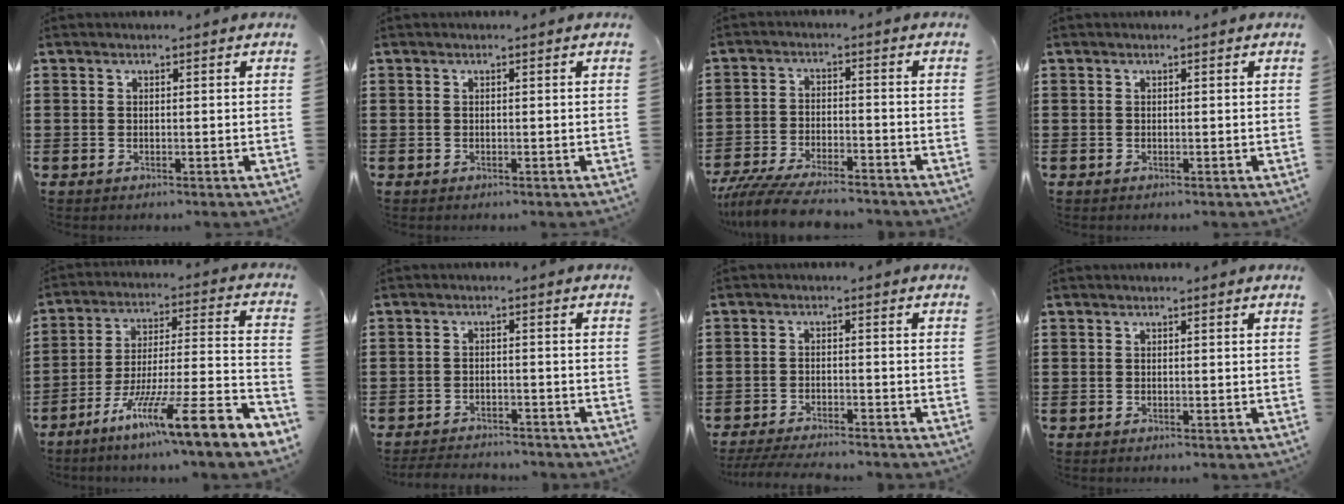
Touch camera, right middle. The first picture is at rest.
{"total": 0.0}
{"total": 6.6, "force": [-6.0, 0.7, 2.5], "torque": [-0.056, -0.003, -0.116]}
{"total": 0.0}
{"total": 12.1, "force": [-8.2, -0.1, 8.9], "torque": [-0.145, -0.006, -0.154]}
{"total": 2.9, "force": [-2.9, 0.3, 0.2], "torque": [-0.008, -0.003, -0.060]}
{"total": 3.5, "force": [-3.4, 0.1, 0.9], "torque": [-0.023, -0.004, -0.070]}
{"total": 0.0}